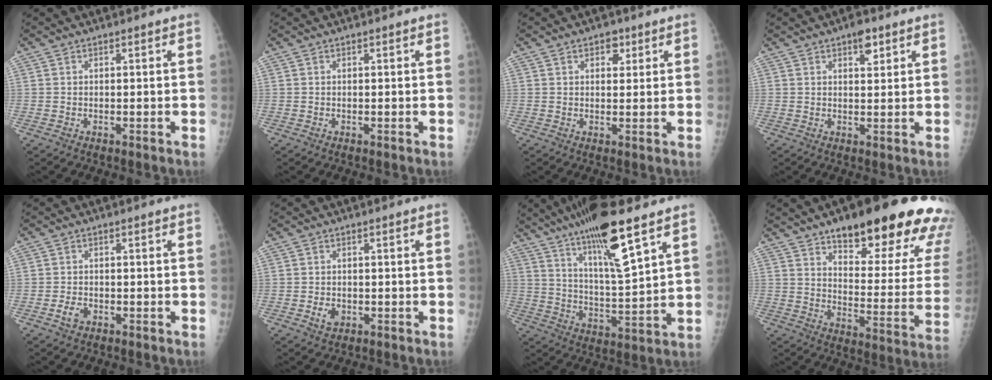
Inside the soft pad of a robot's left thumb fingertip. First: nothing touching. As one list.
[{"total": 0.0}, {"total": 3.0, "force": [1.6, 2.0, 1.6], "torque": [-0.005, -0.005, 0.021]}, {"total": 3.5, "force": [2.1, 1.5, 2.4], "torque": [-0.023, -0.010, 0.030]}, {"total": 2.2, "force": [-1.1, 1.4, 1.3], "torque": [-0.024, 0.006, -0.019]}, {"total": 2.4, "force": [-0.7, 1.8, 1.4], "torque": [-0.020, 0.002, -0.008]}, {"total": 17.1, "force": [10.5, 2.7, 13.2], "torque": [-0.222, -0.053, 0.187]}, {"total": 27.2, "force": [17.7, 8.2, 18.9], "torque": [-0.202, -0.071, 0.235]}]